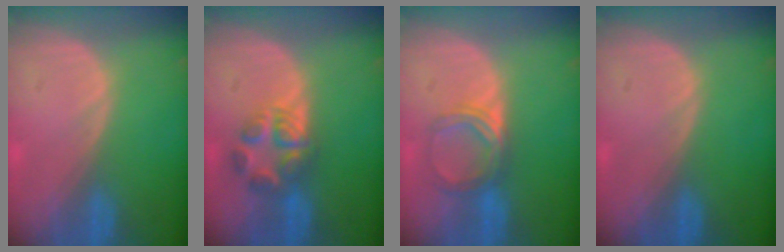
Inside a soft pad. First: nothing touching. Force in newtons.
{"total": 5.5, "press": 5.5, "slide": 0.9}
{"total": 5.1, "press": 4.5, "slide": 2.3}
{"total": 0.0}